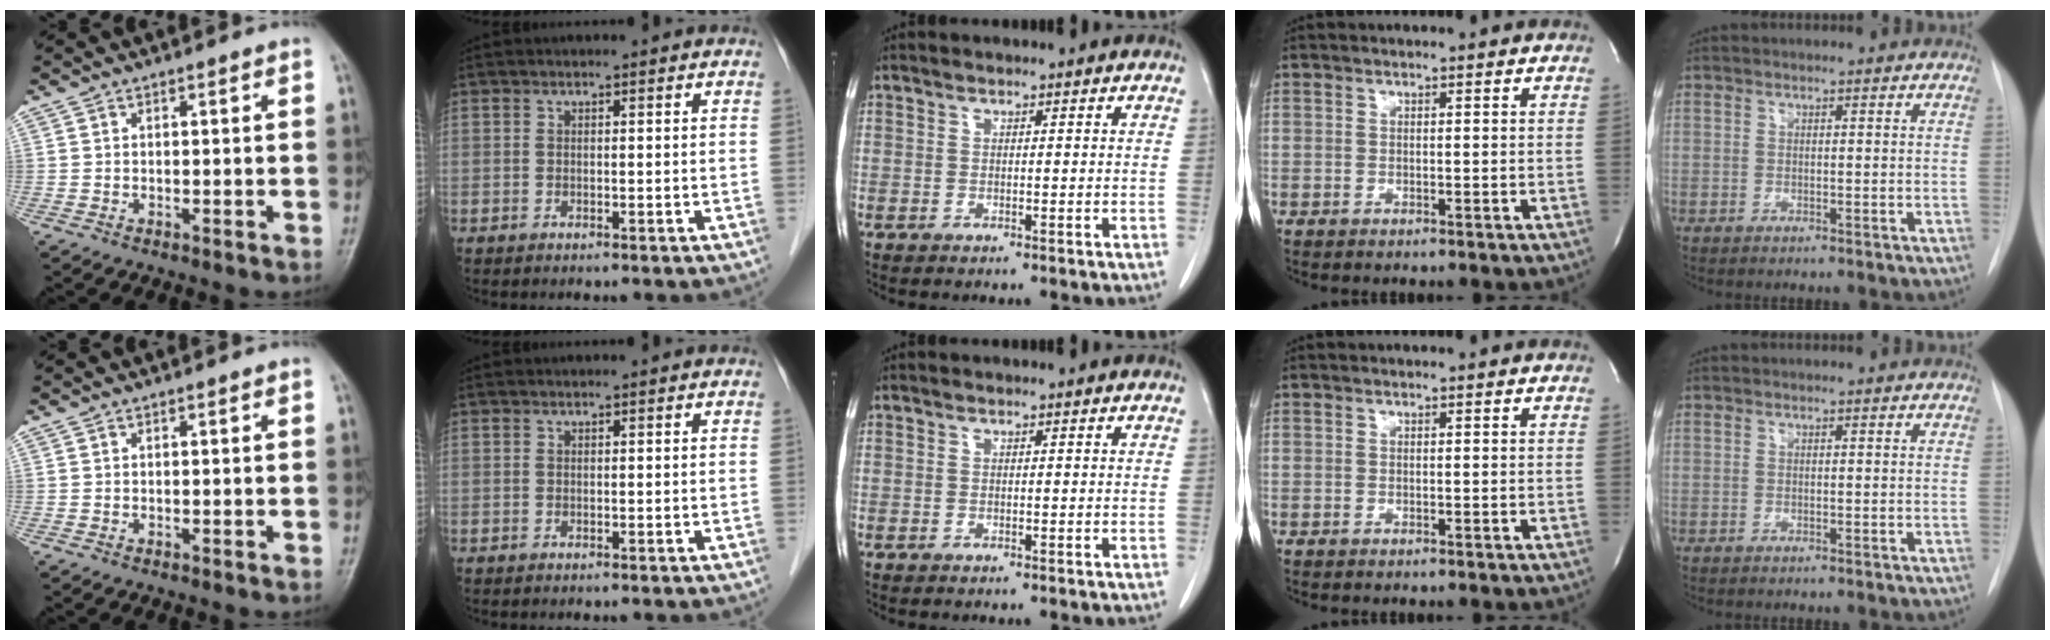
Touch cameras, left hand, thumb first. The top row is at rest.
{}